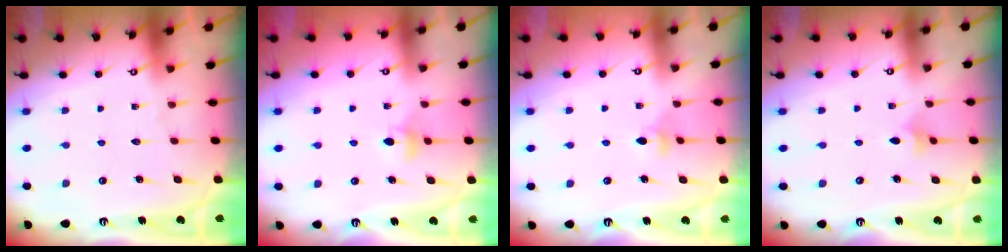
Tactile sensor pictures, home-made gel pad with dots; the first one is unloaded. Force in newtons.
{"total": 4.1, "press": 4.0, "slide": 0.9}
{"total": 2.9, "press": 2.8, "slide": 0.6}
{"total": 3.7, "press": 3.6, "slide": 0.8}